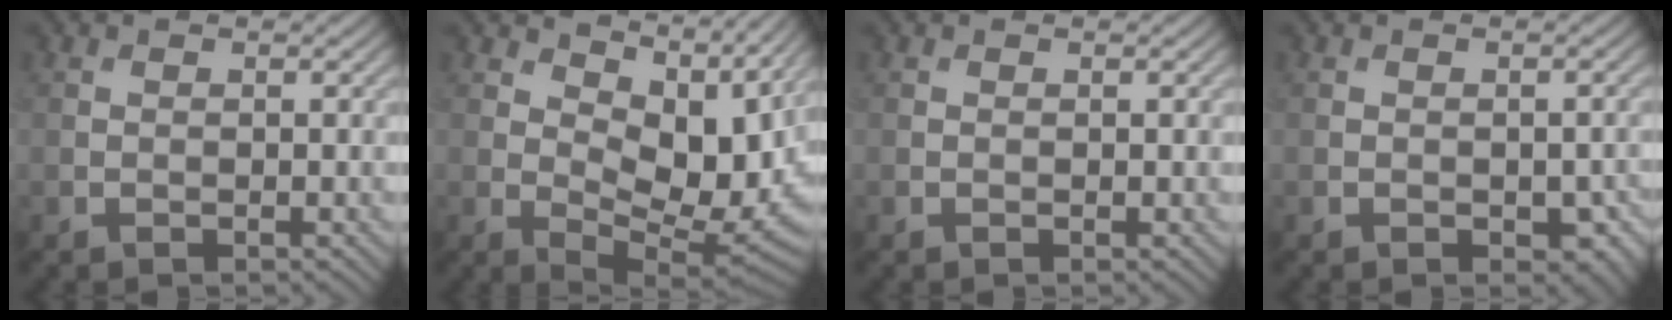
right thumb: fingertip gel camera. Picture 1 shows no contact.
{"total": 10.9, "force": [4.7, 5.7, 8.1], "torque": [-0.139, -0.007, 0.078]}
{"total": 0.0}
{"total": 3.1, "force": [-1.0, 1.8, 2.3], "torque": [-0.030, -0.015, -0.007]}